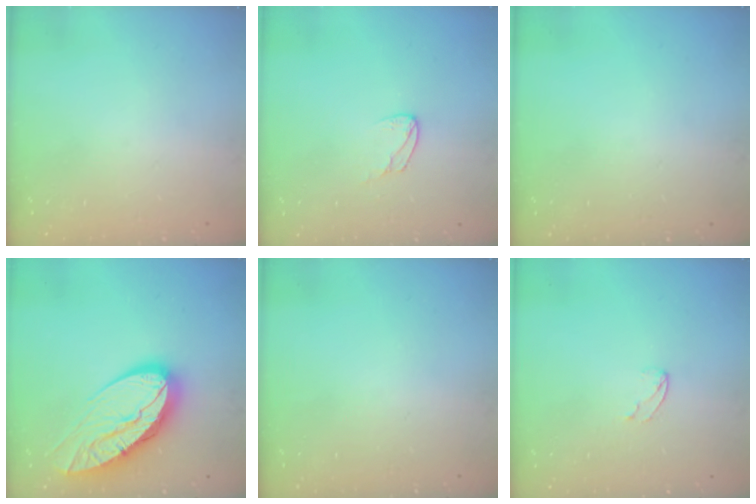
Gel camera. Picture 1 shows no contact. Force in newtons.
{"total": 5.6, "press": 5.6, "slide": 0.5}
{"total": 0.0}
{"total": 19.3, "press": 19.1, "slide": 2.1}
{"total": 0.0}
{"total": 3.2, "press": 3.2, "slide": 0.3}